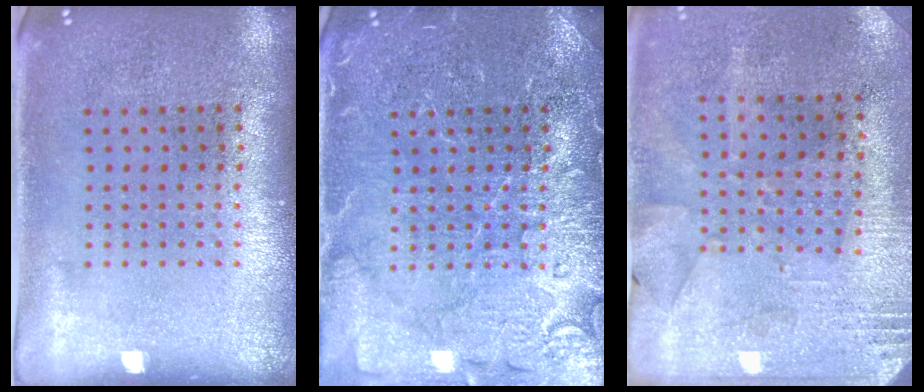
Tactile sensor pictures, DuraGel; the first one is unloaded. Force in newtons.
{"total": 5.9, "press": 5.8, "slide": 1.0}
{"total": 2.7, "press": 2.2, "slide": 1.5}